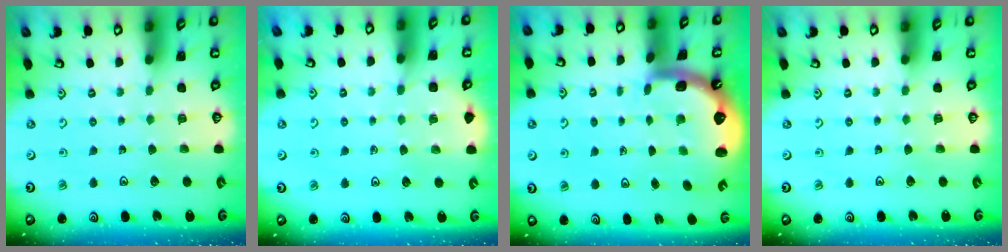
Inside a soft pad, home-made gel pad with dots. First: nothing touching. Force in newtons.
{"total": 3.4, "press": 3.4, "slide": 0.4}
{"total": 3.4, "press": 2.4, "slide": 2.4}
{"total": 0.0}